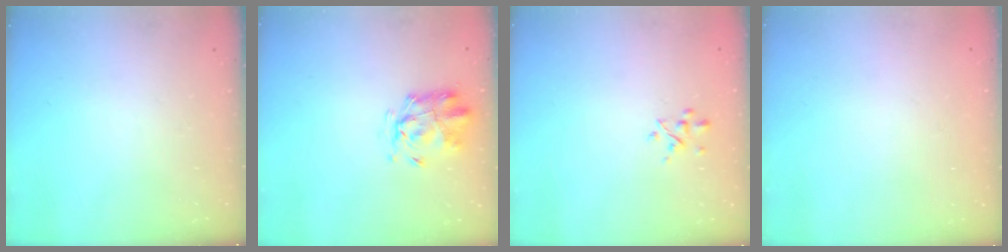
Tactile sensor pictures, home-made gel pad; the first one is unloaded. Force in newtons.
{"total": 2.5, "press": 2.4, "slide": 0.7}
{"total": 2.8, "press": 2.7, "slide": 0.8}
{"total": 1.6, "press": 1.6, "slide": 0.2}